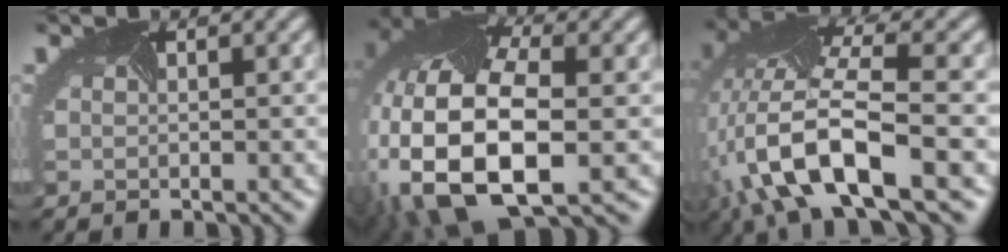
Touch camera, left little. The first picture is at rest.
{"total": 14.4, "force": [-3.2, 8.0, 11.6], "torque": [-0.253, -0.020, -0.046]}
{"total": 11.2, "force": [-4.7, 3.9, 9.4], "torque": [-0.201, -0.005, -0.085]}